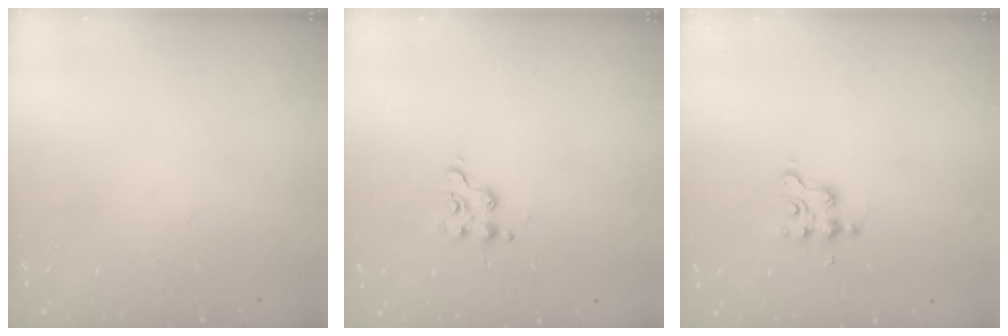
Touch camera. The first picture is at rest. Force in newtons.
{"total": 4.3, "press": 4.3, "slide": 0.4}
{"total": 2.7, "press": 2.6, "slide": 0.4}